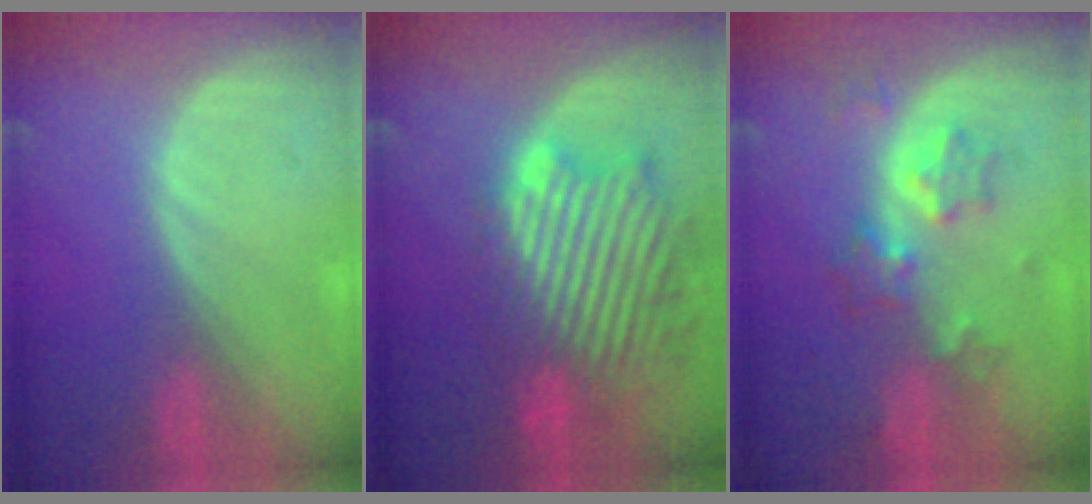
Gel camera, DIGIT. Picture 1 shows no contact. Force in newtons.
{"total": 13.1, "press": 11.6, "slide": 6.2}
{"total": 6.4, "press": 5.5, "slide": 3.2}